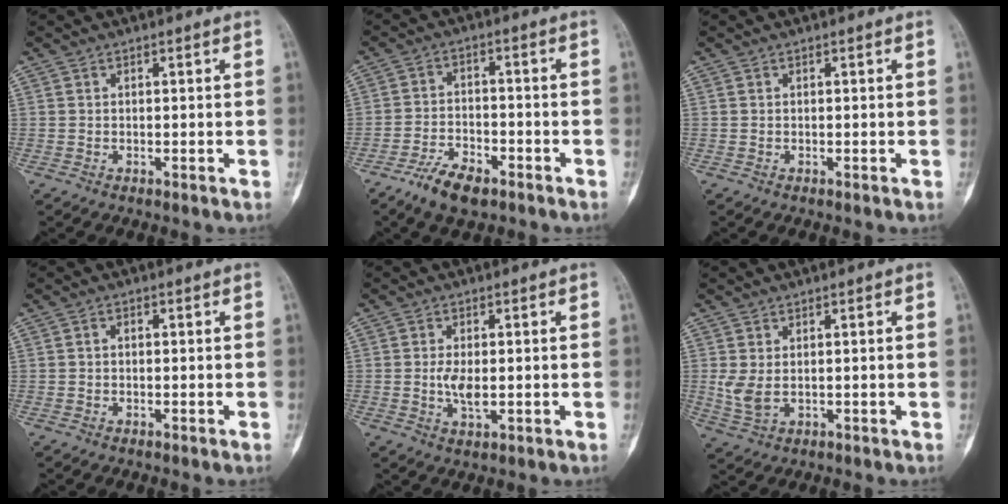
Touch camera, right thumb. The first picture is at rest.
{"total": 7.6, "force": [-5.1, 3.3, 4.5], "torque": [-0.081, 0.020, -0.094]}
{"total": 0.0}
{"total": 0.8, "force": [0.0, 0.6, 0.6], "torque": [-0.008, 0.003, -0.003]}
{"total": 4.3, "force": [-0.2, 2.1, 3.8], "torque": [-0.075, -0.007, -0.005]}
{"total": 4.3, "force": [0.6, 2.4, 3.5], "torque": [-0.077, -0.005, 0.020]}